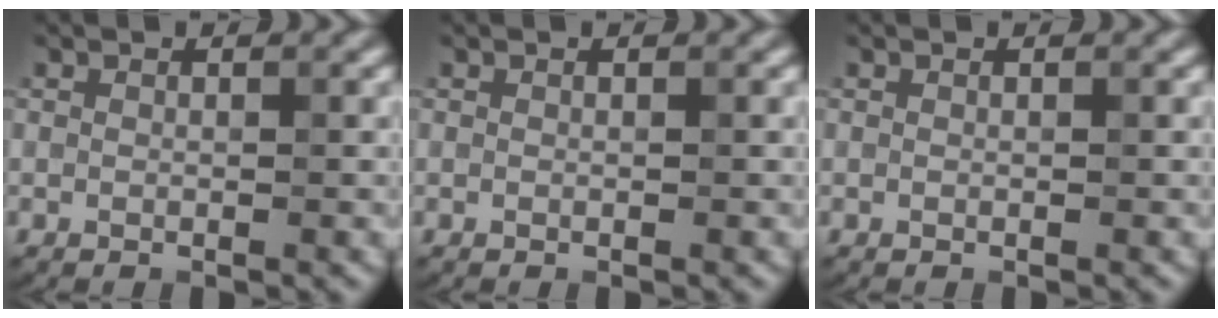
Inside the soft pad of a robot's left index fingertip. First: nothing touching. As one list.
[{"total": 0.0}, {"total": 0.0}]